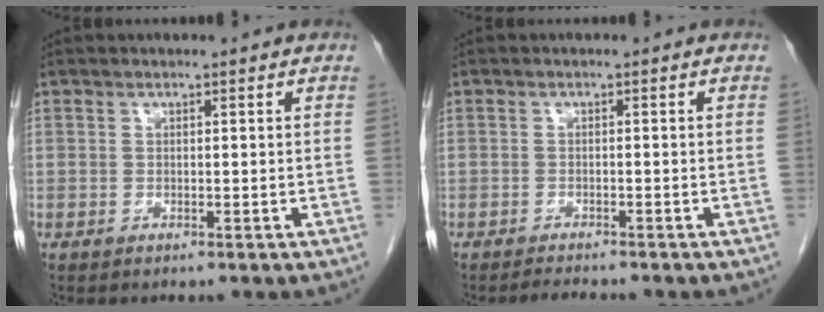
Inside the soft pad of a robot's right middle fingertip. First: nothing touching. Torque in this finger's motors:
{"motor_torque": [0.15, -0.07, -0.02, 0.00]}